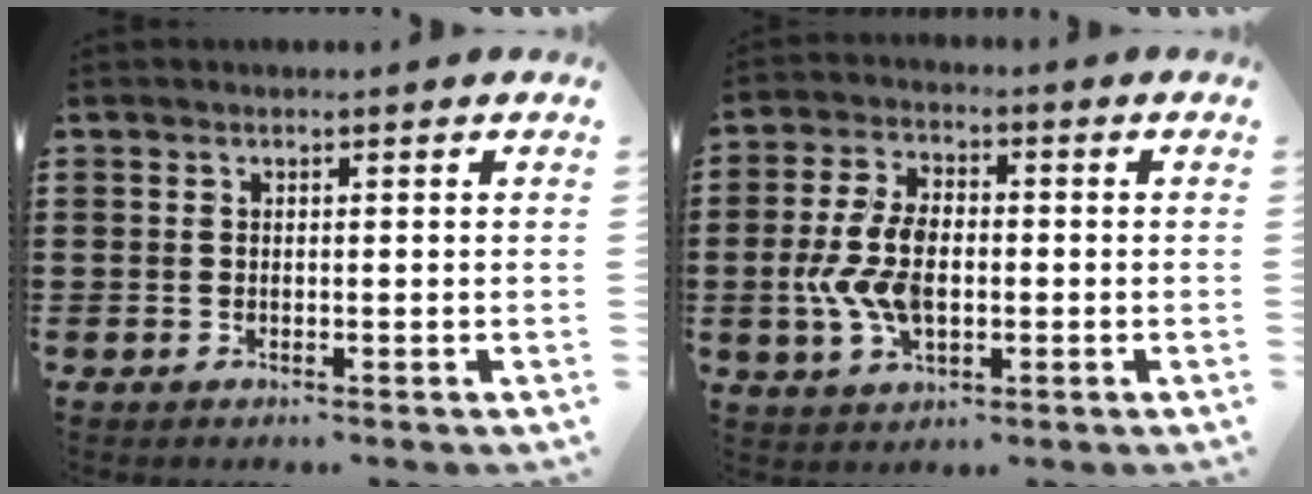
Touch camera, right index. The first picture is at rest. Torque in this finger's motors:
{"motor_torque": [2.13, 0.00, 0.41, 0.21]}